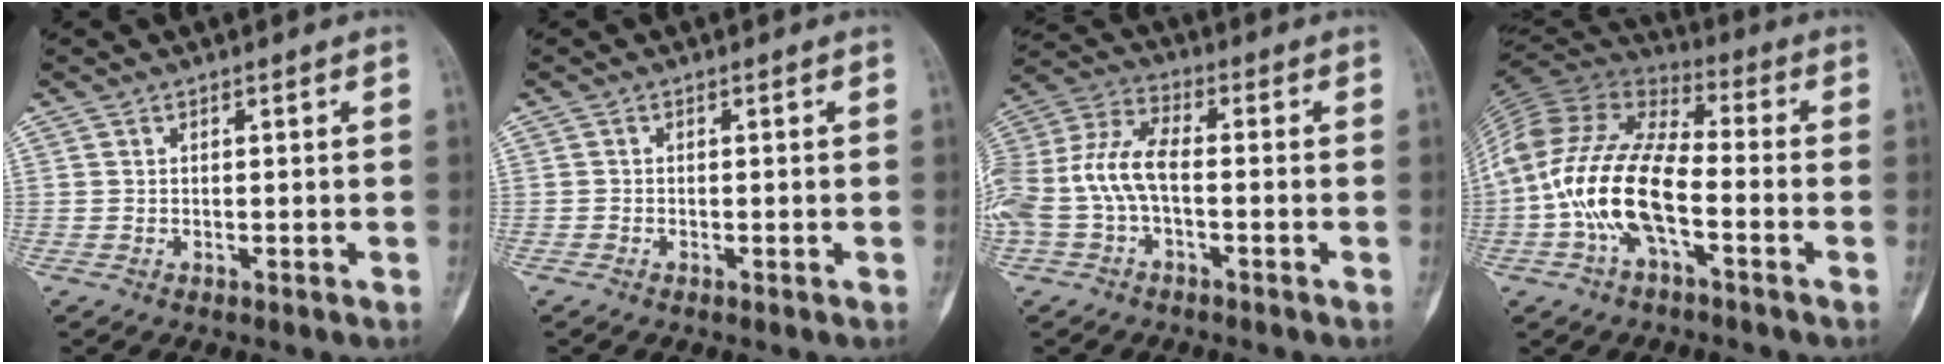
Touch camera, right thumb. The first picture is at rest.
{"total": 0.0}
{"total": 13.1, "force": [-2.0, 7.2, 10.8], "torque": [-0.238, 0.041, -0.041]}
{"total": 18.7, "force": [-4.6, 8.8, 15.8], "torque": [-0.326, 0.042, -0.091]}